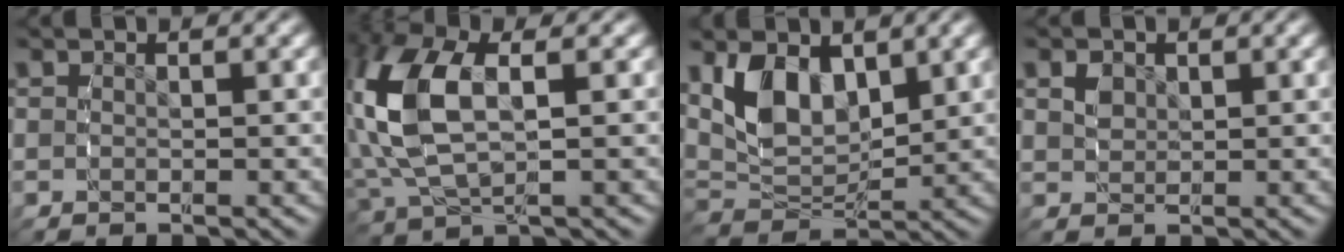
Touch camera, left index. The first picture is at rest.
{"total": 8.0, "force": [1.0, 4.5, 6.6], "torque": [-0.187, -0.018, 0.038]}
{"total": 7.3, "force": [2.0, 5.0, 5.0], "torque": [-0.114, -0.018, 0.044]}
{"total": 1.1, "force": [0.6, 0.7, 0.6], "torque": [-0.008, -0.005, 0.022]}